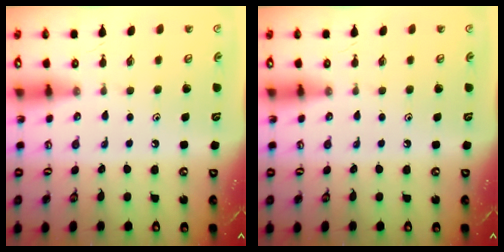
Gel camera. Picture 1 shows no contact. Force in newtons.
{"total": 0.0}